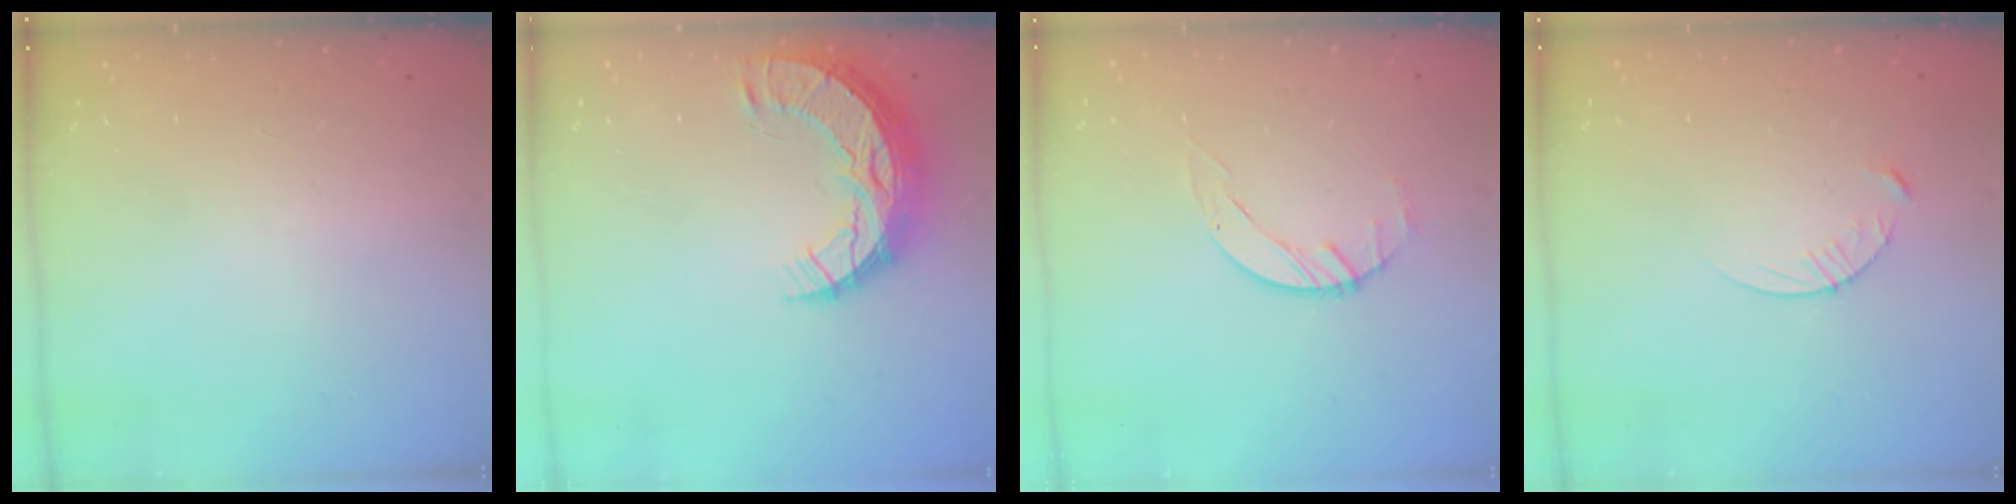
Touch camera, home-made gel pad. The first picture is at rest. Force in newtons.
{"total": 13.0, "press": 13.0, "slide": 0.9}
{"total": 1.4, "press": 1.4, "slide": 0.2}
{"total": 4.6, "press": 4.6, "slide": 0.5}